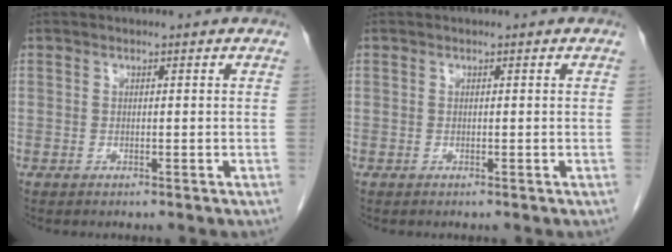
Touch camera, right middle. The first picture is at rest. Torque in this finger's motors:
{"motor_torque": [0.00, 0.00, 0.00, -0.01]}